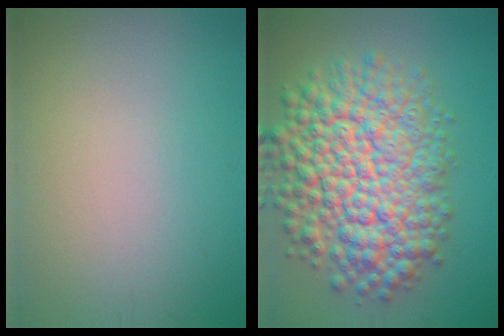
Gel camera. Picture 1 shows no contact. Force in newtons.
{"total": 12.2, "press": 12.2, "slide": 0.4}